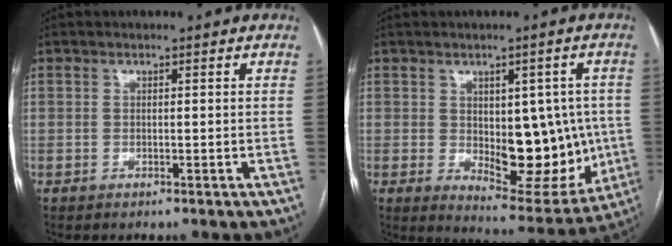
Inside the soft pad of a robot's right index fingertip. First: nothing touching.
{"total": 14.1, "force": [-0.7, 6.8, 12.3], "torque": [-0.147, 0.000, 0.013]}